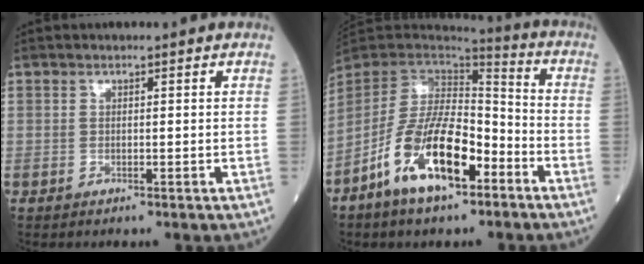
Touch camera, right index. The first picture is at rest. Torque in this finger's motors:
{"motor_torque": [1.14, -1.00, 0.52, 0.13]}